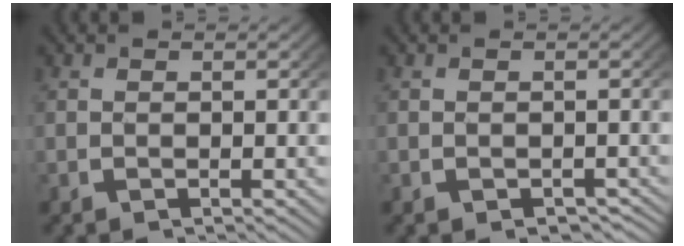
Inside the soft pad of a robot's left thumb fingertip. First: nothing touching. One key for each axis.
{"total": 1.7, "fx": -1.5, "fy": 0.7, "fz": 0.5, "tx": -0.004, "ty": -0.005, "tz": -0.020}